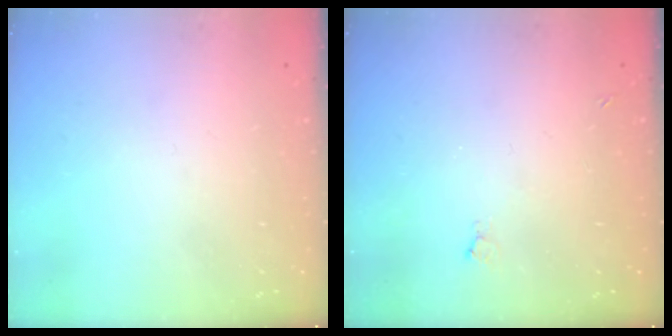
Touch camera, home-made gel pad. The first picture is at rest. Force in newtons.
{"total": 2.5, "press": 2.4, "slide": 0.6}